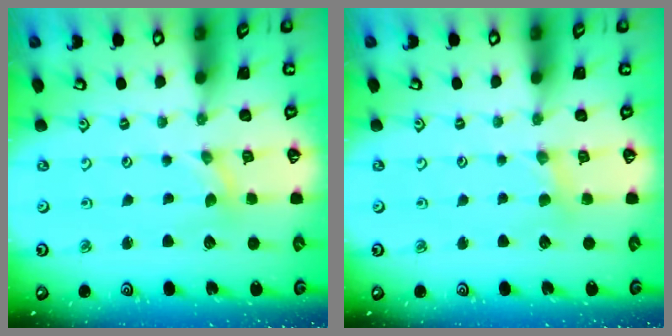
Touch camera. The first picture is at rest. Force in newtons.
{"total": 2.6, "press": 2.6, "slide": 0.4}